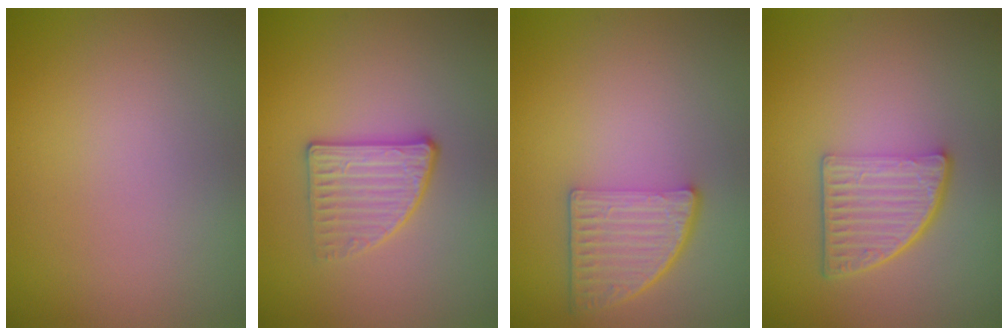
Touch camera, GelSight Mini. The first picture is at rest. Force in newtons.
{"total": 2.7, "press": 2.6, "slide": 0.8}
{"total": 4.5, "press": 3.4, "slide": 3.0}
{"total": 4.8, "press": 3.4, "slide": 3.4}